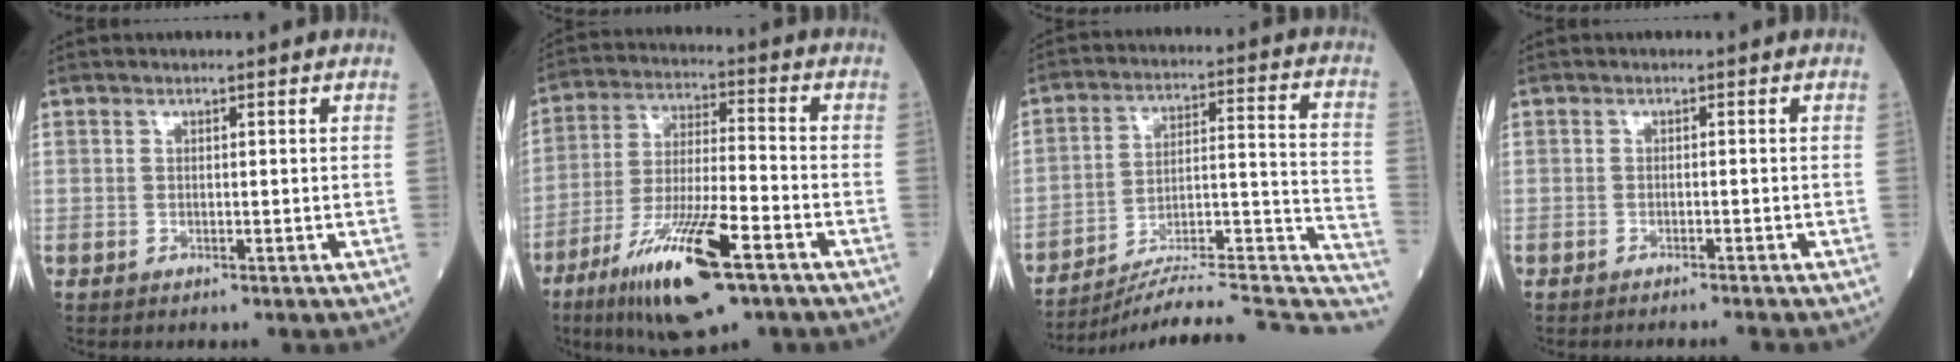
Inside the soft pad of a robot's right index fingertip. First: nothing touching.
{"total": 16.1, "force": [-8.8, 2.8, 13.1], "torque": [-0.258, -0.031, -0.151]}
{"total": 22.8, "force": [-21.2, 1.5, 8.1], "torque": [-0.060, 0.037, -0.298]}
{"total": 2.0, "force": [-1.8, -0.6, 0.5], "torque": [-0.005, -0.001, -0.023]}